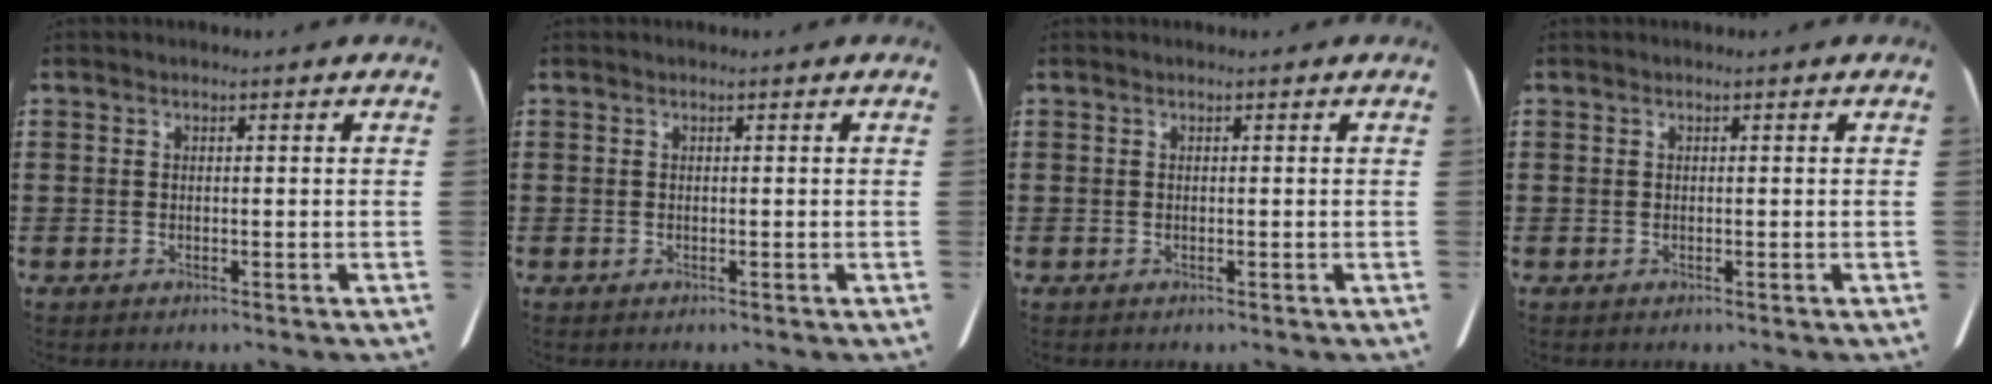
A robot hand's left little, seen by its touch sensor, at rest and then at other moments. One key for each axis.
{"total": 0.0}
{"total": 0.0}
{"total": 0.0}